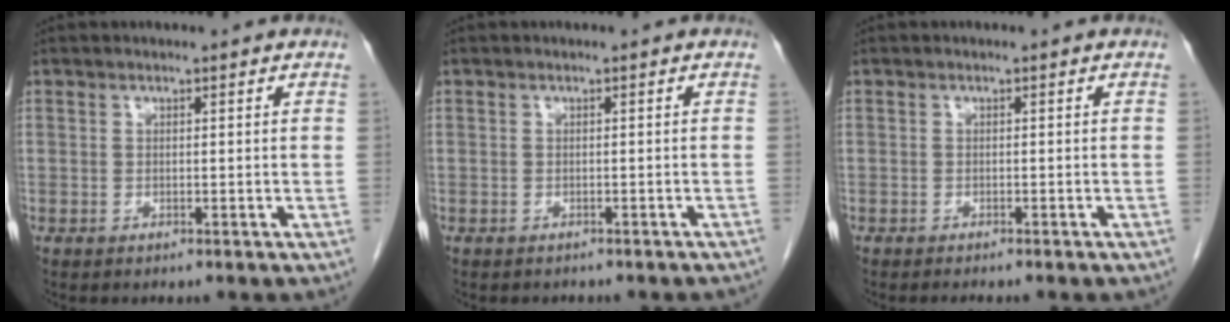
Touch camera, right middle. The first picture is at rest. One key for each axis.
{"total": 4.2, "fx": -3.7, "fy": 1.5, "fz": 1.3, "tx": -0.018, "ty": -0.003, "tz": -0.038}
{"total": 4.5, "fx": -3.9, "fy": 0.8, "fz": 2.1, "tx": -0.022, "ty": -0.006, "tz": -0.045}